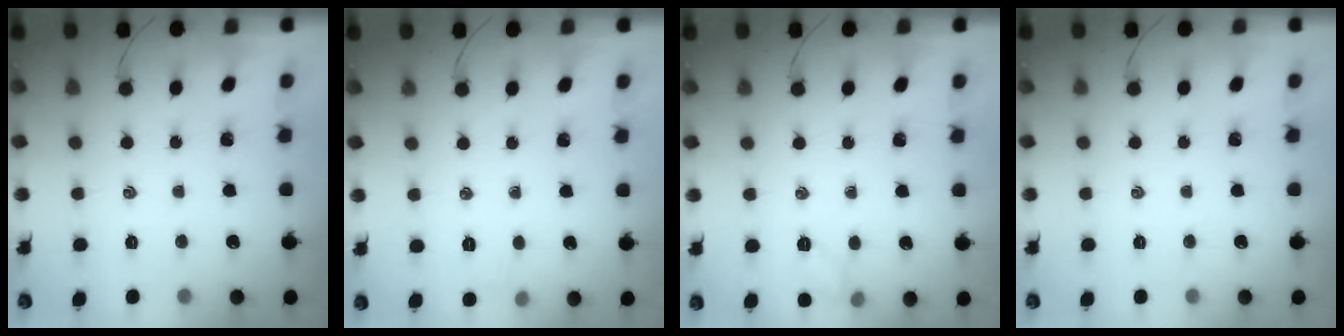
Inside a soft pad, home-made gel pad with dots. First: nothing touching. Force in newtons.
{"total": 3.9, "press": 3.8, "slide": 1.0}
{"total": 6.0, "press": 5.9, "slide": 1.2}
{"total": 0.0}